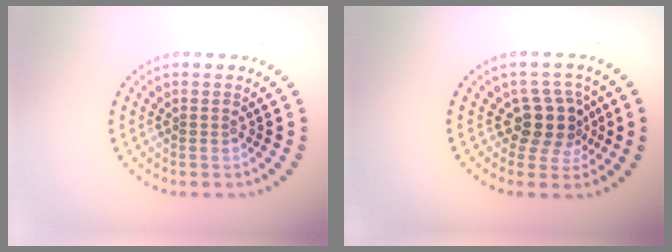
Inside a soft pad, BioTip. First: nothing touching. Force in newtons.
{"total": 3.5, "press": 2.9, "slide": 2.1}